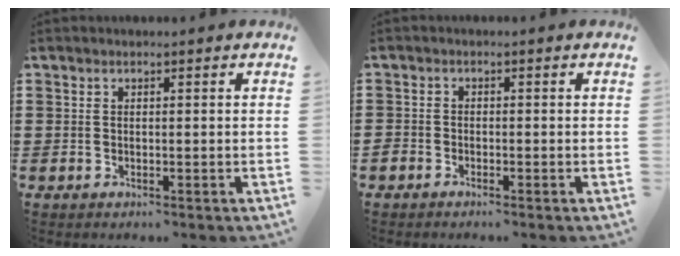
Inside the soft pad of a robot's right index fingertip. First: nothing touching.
{"total": 1.3, "force": [-1.2, 0.4, 0.1], "torque": [-0.004, 0.003, -0.026]}